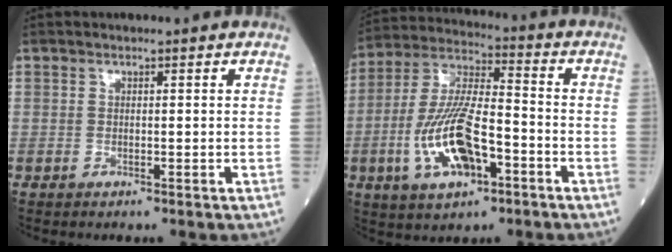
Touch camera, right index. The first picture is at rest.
{"total": 14.2, "force": [-4.6, 4.8, 12.6], "torque": [-0.261, 0.002, -0.083]}